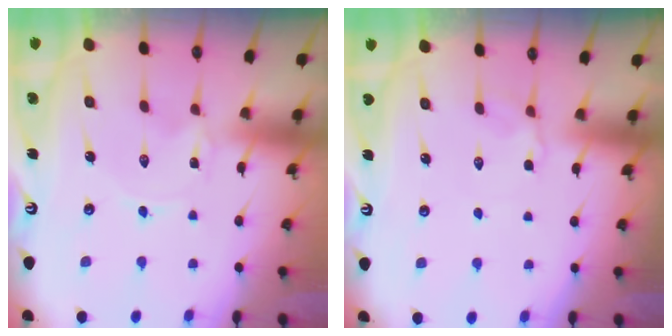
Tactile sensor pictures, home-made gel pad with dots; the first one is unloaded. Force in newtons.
{"total": 2.8, "press": 2.6, "slide": 1.1}